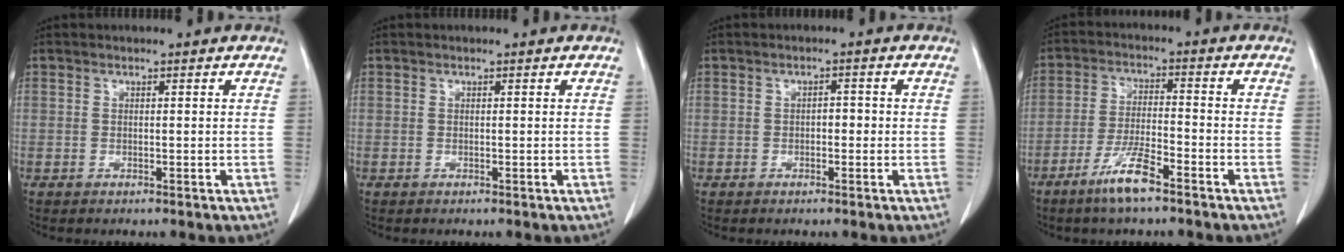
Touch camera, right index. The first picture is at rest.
{"total": 0.0}
{"total": 1.5, "force": [-0.3, 0.8, 1.2], "torque": [-0.012, 0.006, -0.007]}
{"total": 7.2, "force": [-4.9, 0.7, 5.2], "torque": [-0.107, -0.010, -0.095]}